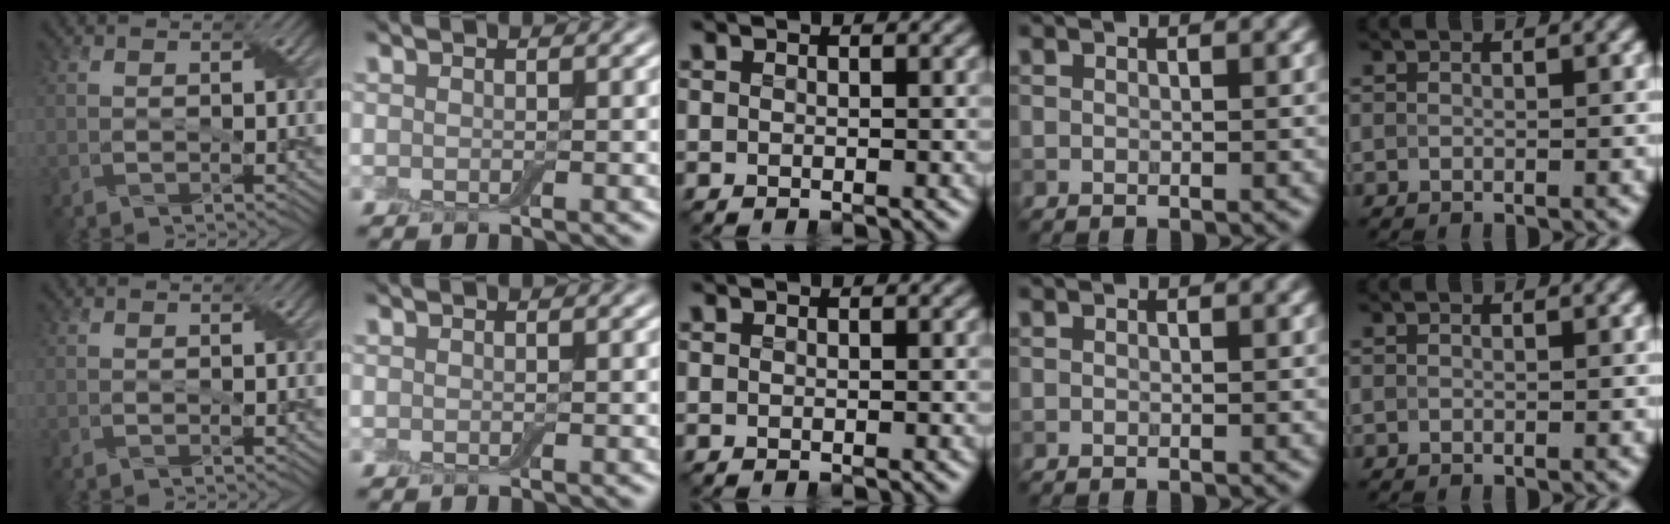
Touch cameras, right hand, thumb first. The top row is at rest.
{}